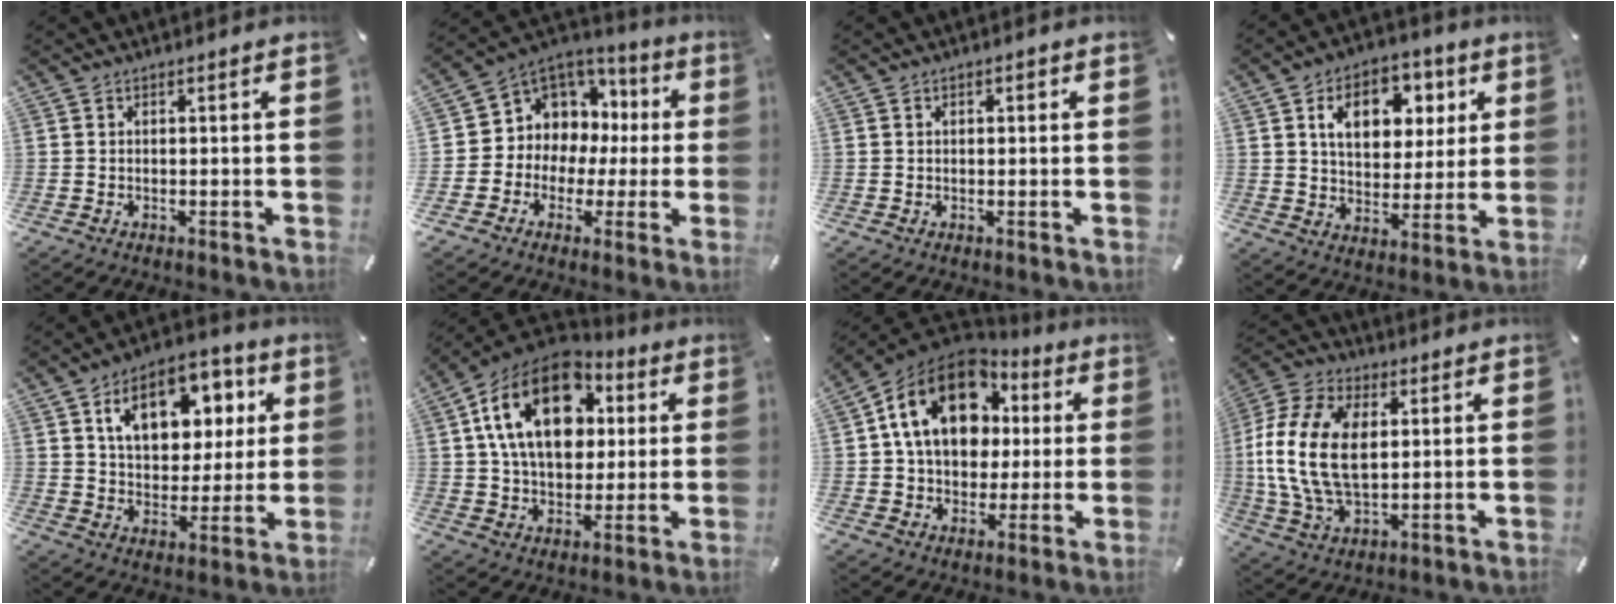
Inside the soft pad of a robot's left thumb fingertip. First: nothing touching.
{"total": 8.6, "force": [2.0, 8.3, 0.8], "torque": [-0.034, -0.035, 0.051]}
{"total": 0.9, "force": [0.2, 0.7, 0.5], "torque": [-0.012, 0.008, 0.001]}
{"total": 12.5, "force": [5.1, 9.1, 6.9], "torque": [-0.104, -0.011, 0.088]}
{"total": 14.7, "force": [6.6, 10.3, 8.2], "torque": [-0.129, -0.017, 0.119]}
{"total": 20.9, "force": [6.9, 14.0, 13.9], "torque": [-0.262, -0.011, 0.119]}
{"total": 18.6, "force": [4.9, 14.1, 11.1], "torque": [-0.203, -0.007, 0.090]}
{"total": 17.5, "force": [1.8, 11.5, 13.1], "torque": [-0.306, 0.006, 0.031]}